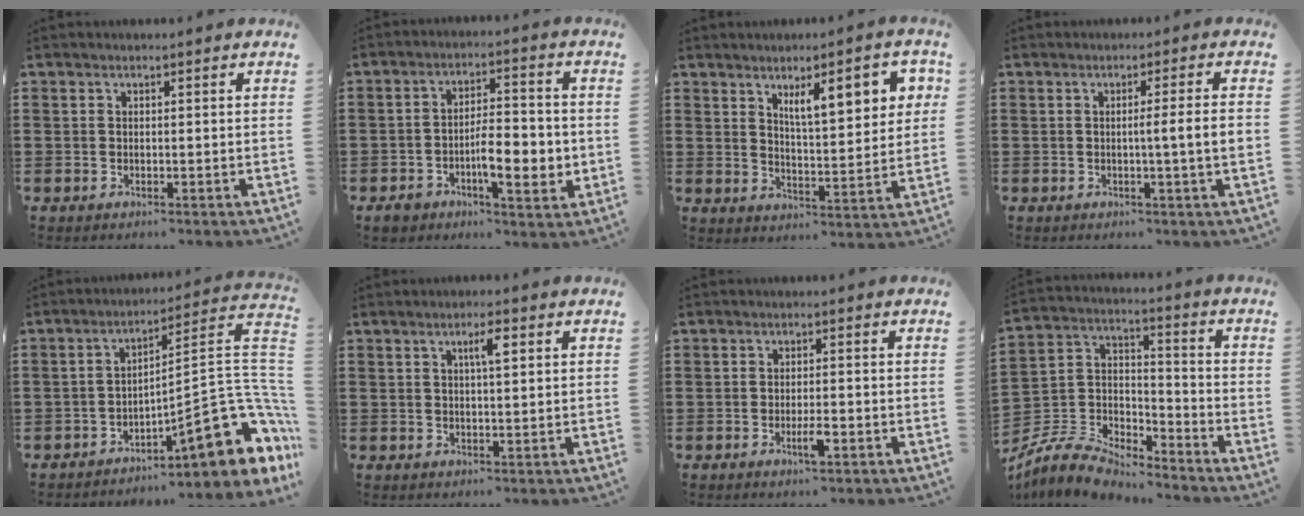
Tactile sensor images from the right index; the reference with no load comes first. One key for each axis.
{"total": 7.8, "fx": -2.2, "fy": 3.7, "fz": 6.5, "tx": -0.096, "ty": 0.002, "tz": -0.041}
{"total": 8.4, "fx": 4.1, "fy": 2.5, "fz": 6.9, "tx": -0.108, "ty": -0.008, "tz": 0.063}
{"total": 4.3, "fx": -0.2, "fy": -0.6, "fz": 4.3, "tx": -0.074, "ty": -0.008, "tz": -0.008}
{"total": 13.8, "fx": -5.7, "fy": 3.6, "fz": 12.0, "tx": -0.164, "ty": -0.011, "tz": -0.098}
{"total": 3.0, "fx": 1.1, "fy": 0.6, "fz": 2.8, "tx": -0.048, "ty": 0.005, "tz": 0.014}
{"total": 2.8, "fx": -1.3, "fy": 0.6, "fz": 2.4, "tx": -0.048, "ty": -0.001, "tz": -0.027}
{"total": 8.1, "fx": -7.5, "fy": 1.9, "fz": 2.3, "tx": -0.067, "ty": 0.004, "tz": -0.155}